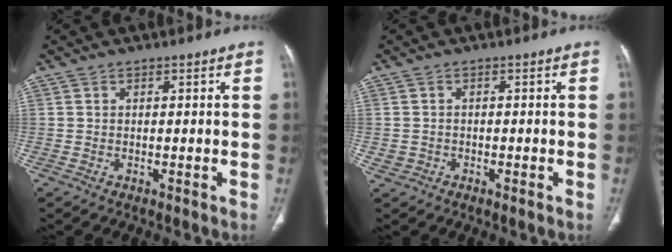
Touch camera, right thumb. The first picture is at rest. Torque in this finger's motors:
{"motor_torque": [1.68, 1.52, 0.64, -0.99, 0.11]}